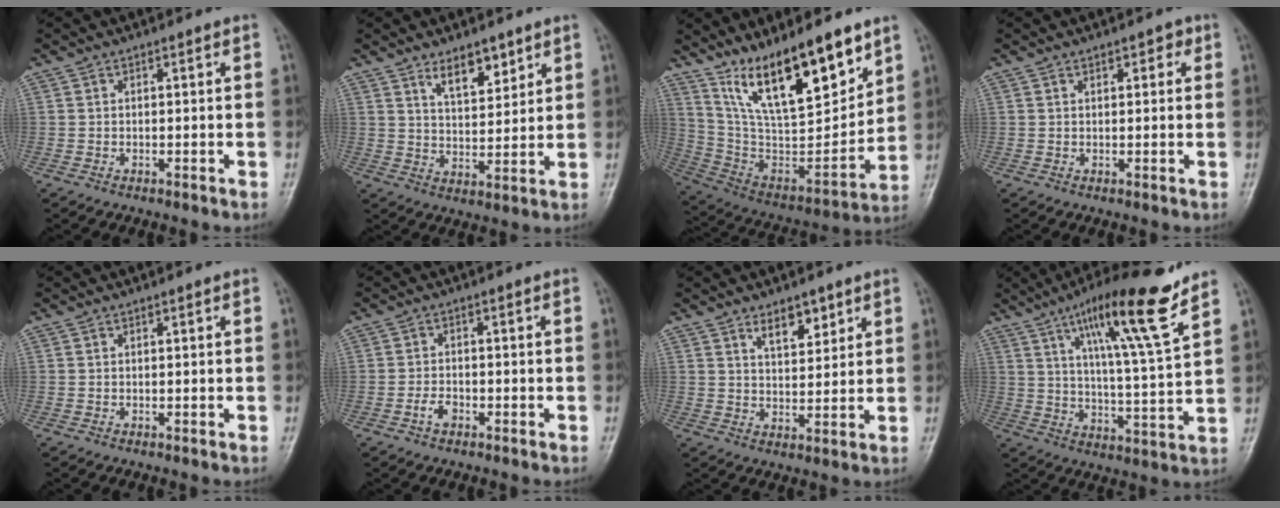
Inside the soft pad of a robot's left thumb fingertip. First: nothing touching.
{"total": 7.2, "force": [4.8, 3.1, 4.4], "torque": [-0.047, -0.037, 0.083]}
{"total": 21.3, "force": [14.2, 6.6, 14.4], "torque": [-0.198, -0.077, 0.265]}
{"total": 2.3, "force": [1.2, 1.2, 1.5], "torque": [-0.007, -0.002, 0.014]}
{"total": 0.0}
{"total": 2.4, "force": [-1.3, 1.4, 1.5], "torque": [-0.028, 0.010, -0.024]}
{"total": 5.9, "force": [3.8, 2.7, 3.6], "torque": [-0.035, -0.029, 0.064]}
{"total": 16.9, "force": [10.4, 1.4, 13.3], "torque": [-0.211, -0.052, 0.169]}